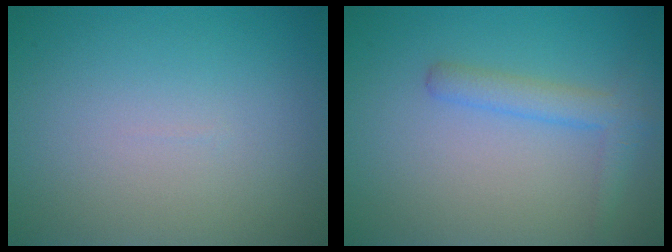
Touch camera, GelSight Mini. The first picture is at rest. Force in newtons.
{"total": 2.5, "press": 2.5, "slide": 0.0}